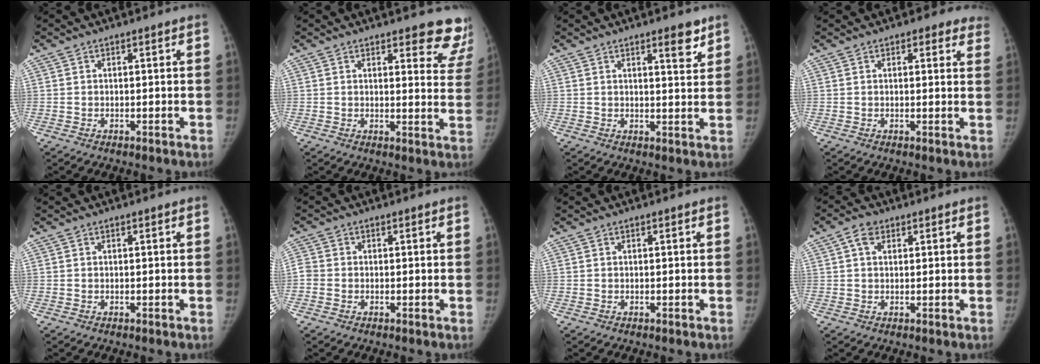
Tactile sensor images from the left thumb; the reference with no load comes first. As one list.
[{"total": 9.6, "force": [8.5, 3.2, 2.9], "torque": [0.016, -0.057, 0.069]}, {"total": 4.4, "force": [3.0, 1.2, 3.0], "torque": [-0.030, -0.022, 0.041]}, {"total": 6.3, "force": [5.1, 3.1, 2.0], "torque": [0.028, -0.013, 0.040]}, {"total": 0.0}, {"total": 2.4, "force": [-0.5, 2.0, 1.2], "torque": [-0.024, 0.001, -0.016]}, {"total": 0.0}, {"total": 3.2, "force": [1.4, 2.3, 1.8], "torque": [-0.022, 0.006, 0.022]}]